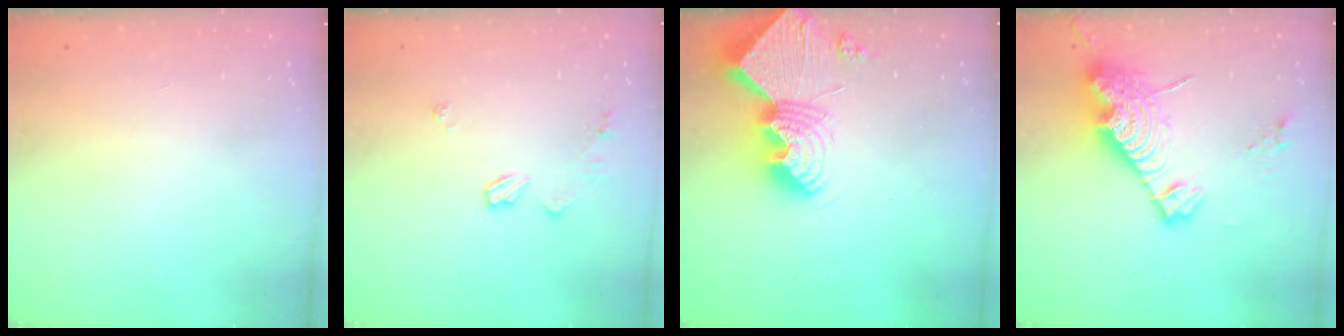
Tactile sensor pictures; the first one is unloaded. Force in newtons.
{"total": 6.8, "press": 6.8, "slide": 0.2}
{"total": 16.8, "press": 16.8, "slide": 1.7}
{"total": 16.0, "press": 15.9, "slide": 1.2}